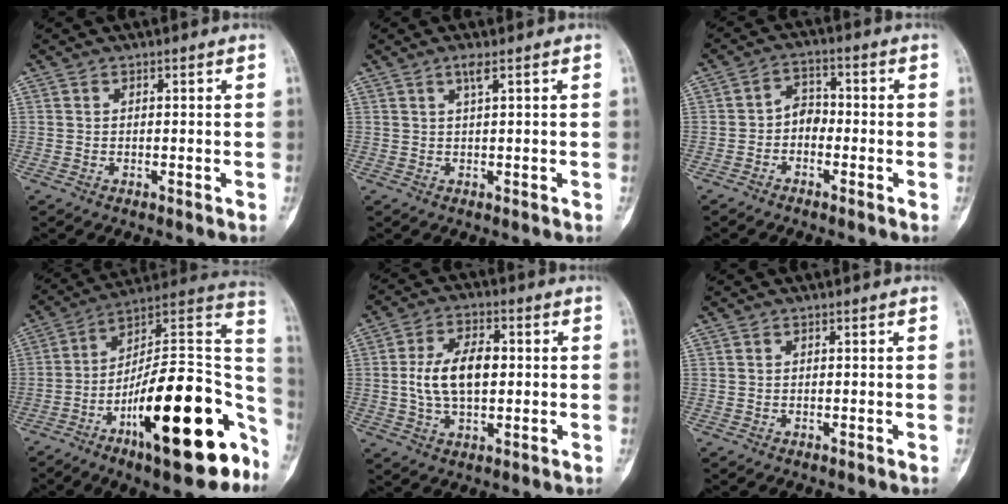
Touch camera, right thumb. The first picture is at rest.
{"total": 1.7, "force": [0.8, 0.0, 1.4], "torque": [-0.031, 0.000, 0.016]}
{"total": 4.1, "force": [-1.4, 3.0, 2.4], "torque": [-0.021, 0.024, -0.039]}
{"total": 27.7, "force": [-11.1, 9.3, 23.6], "torque": [-0.285, 0.071, -0.166]}
{"total": 10.2, "force": [0.1, 5.5, 8.5], "torque": [-0.159, 0.013, 0.001]}
{"total": 0.0}